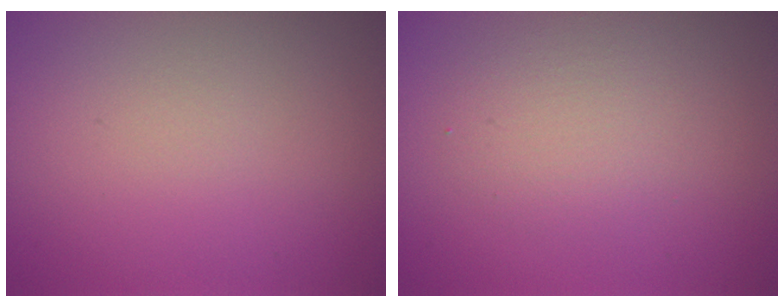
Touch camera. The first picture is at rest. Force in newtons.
{"total": 2.6, "press": 2.6, "slide": 0.1}